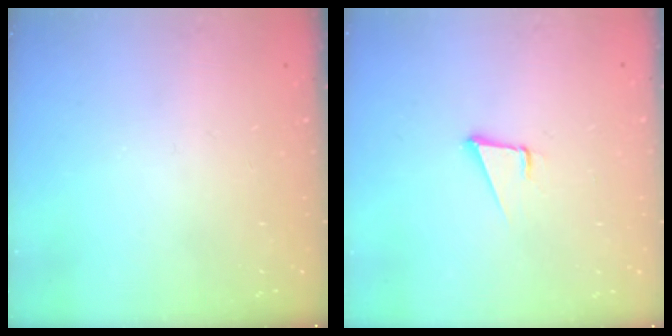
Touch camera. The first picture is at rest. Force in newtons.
{"total": 3.6, "press": 2.7, "slide": 2.4}